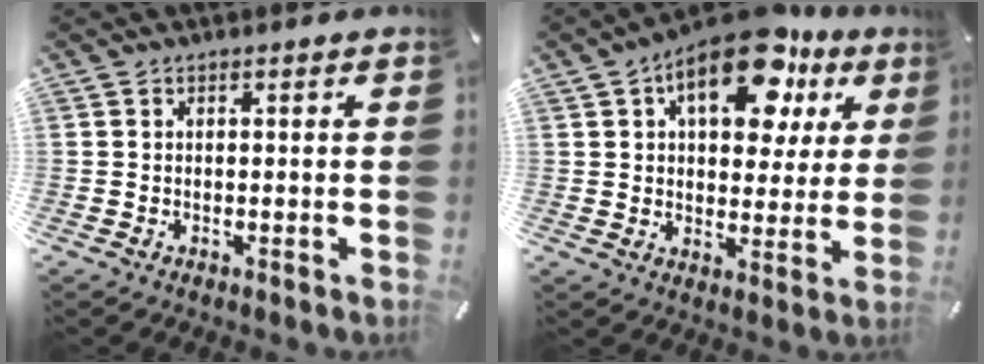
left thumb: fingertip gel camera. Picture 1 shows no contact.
{"total": 17.3, "force": [8.2, 9.5, 11.8], "torque": [-0.173, -0.027, 0.137]}